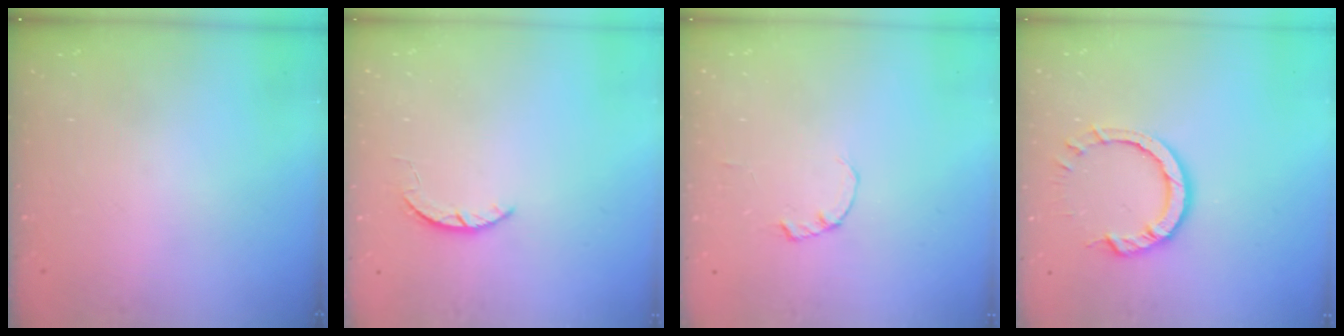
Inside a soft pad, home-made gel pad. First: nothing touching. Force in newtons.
{"total": 1.6, "press": 1.6, "slide": 0.3}
{"total": 0.0}
{"total": 7.8, "press": 7.7, "slide": 0.6}